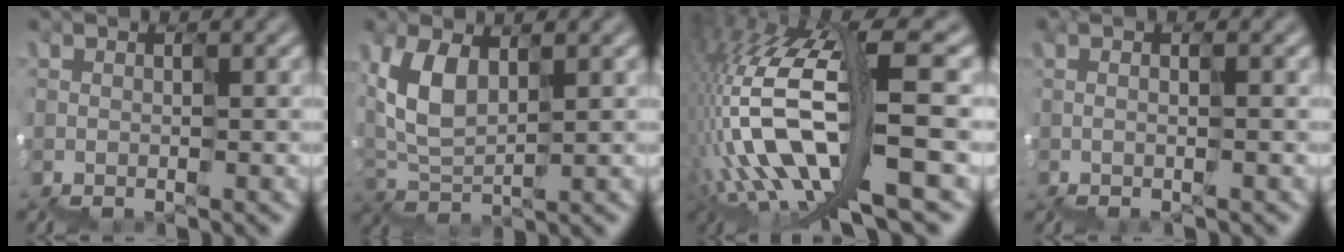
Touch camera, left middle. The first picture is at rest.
{"total": 3.5, "force": [2.4, 1.8, 1.9], "torque": [-0.077, 0.017, 0.045]}
{"total": 10.9, "force": [-1.7, 2.4, 10.5], "torque": [-0.234, 0.033, -0.015]}
{"total": 1.0, "force": [0.1, 0.2, 0.9], "torque": [-0.010, 0.000, 0.000]}